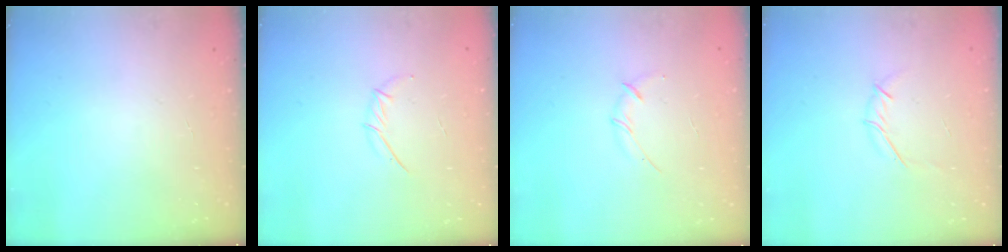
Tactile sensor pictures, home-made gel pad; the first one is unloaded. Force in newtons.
{"total": 4.0, "press": 4.0, "slide": 0.7}
{"total": 3.0, "press": 2.9, "slide": 0.8}
{"total": 3.8, "press": 3.7, "slide": 1.0}